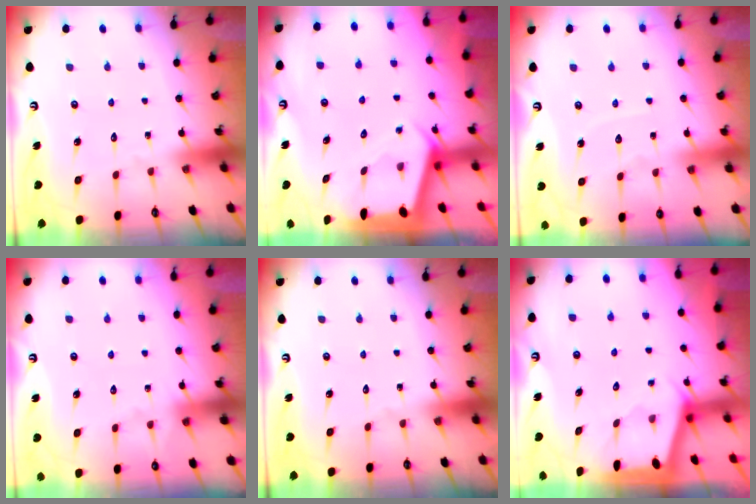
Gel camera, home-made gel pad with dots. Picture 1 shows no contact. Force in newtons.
{"total": 2.4, "press": 2.4, "slide": 0.3}
{"total": 3.9, "press": 3.8, "slide": 0.5}
{"total": 5.1, "press": 5.1, "slide": 0.6}
{"total": 0.0}
{"total": 2.8, "press": 2.8, "slide": 0.1}